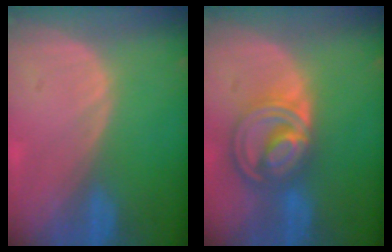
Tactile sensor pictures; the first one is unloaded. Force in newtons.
{"total": 8.7, "press": 7.4, "slide": 4.6}